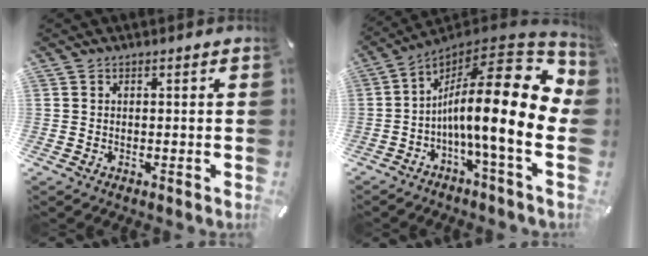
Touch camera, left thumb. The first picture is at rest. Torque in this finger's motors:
{"motor_torque": [-0.11, 2.90, 2.48, -0.29, 0.35]}